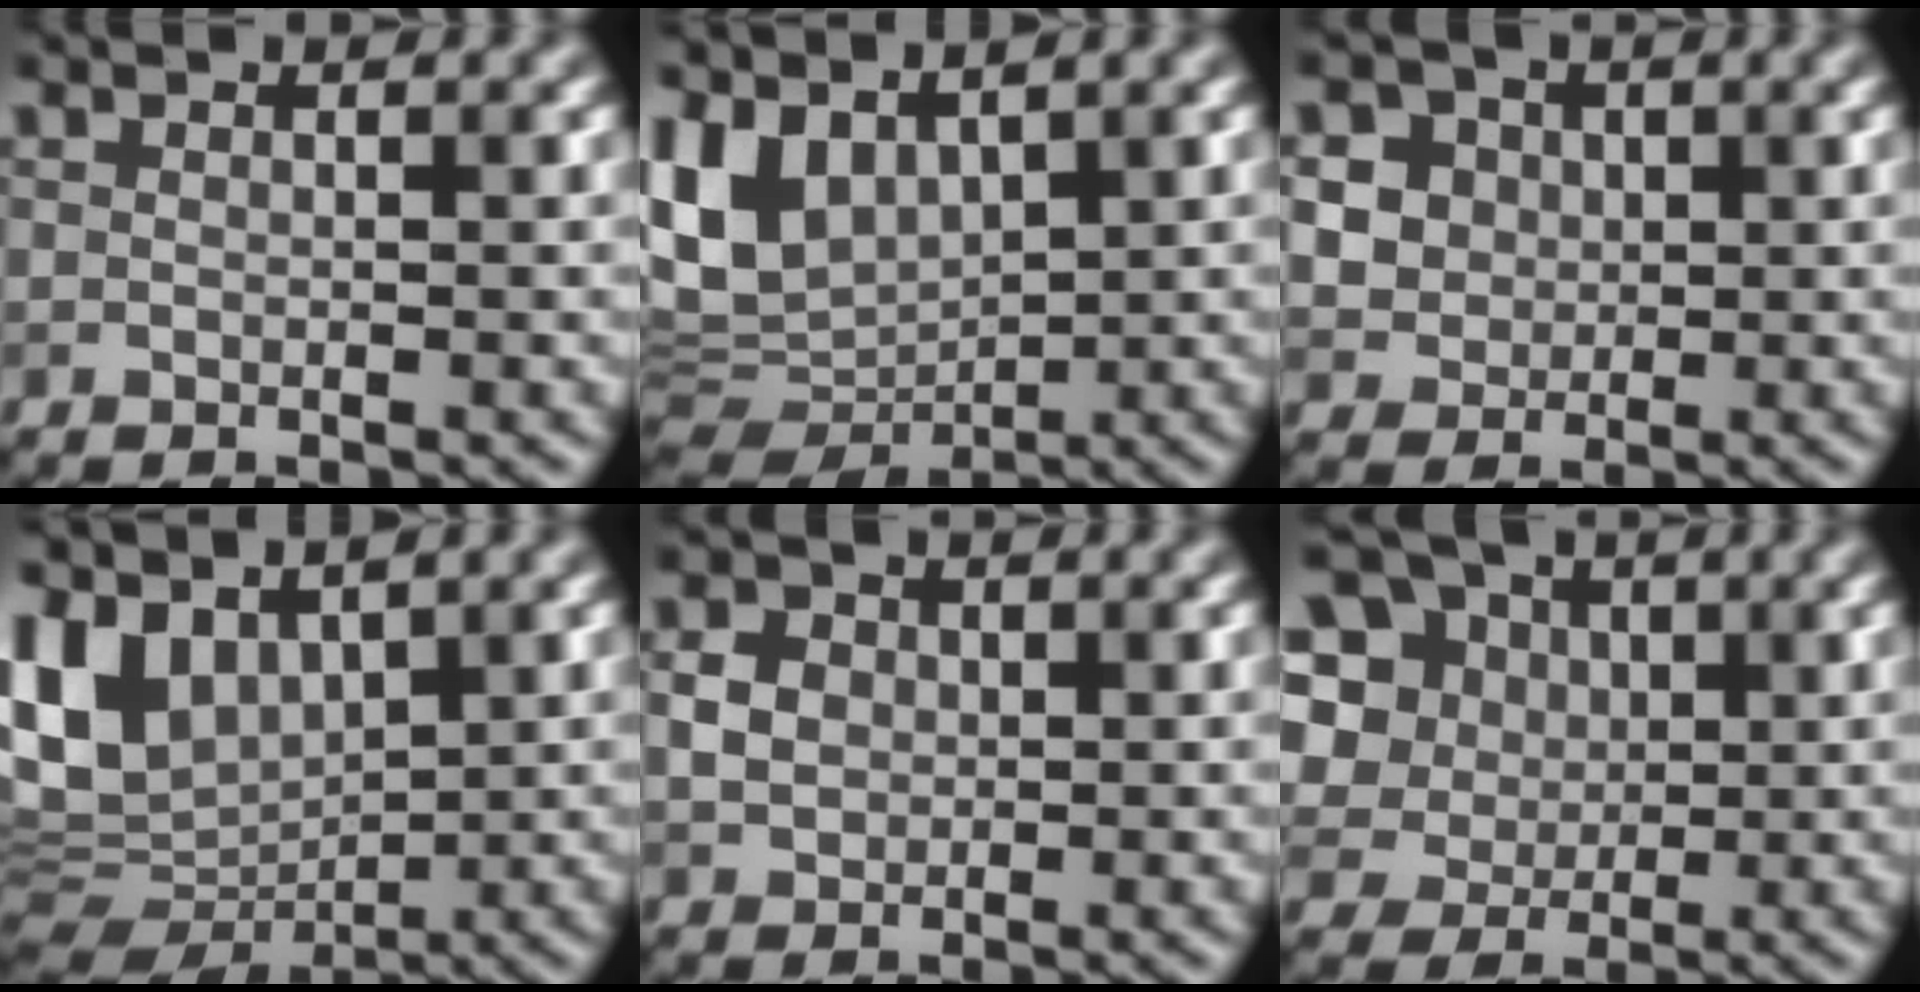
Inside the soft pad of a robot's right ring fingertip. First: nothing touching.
{"total": 6.7, "force": [3.1, 4.1, 4.3], "torque": [-0.101, -0.007, 0.063]}
{"total": 6.0, "force": [2.2, 5.1, 2.4], "torque": [-0.041, 0.021, 0.029]}
{"total": 7.8, "force": [3.1, 5.0, 5.1], "torque": [-0.119, -0.004, 0.065]}
{"total": 2.2, "force": [0.1, 1.9, 1.1], "torque": [-0.019, 0.000, 0.002]}
{"total": 15.0, "force": [4.9, 12.4, 6.9], "torque": [-0.186, 0.051, 0.078]}